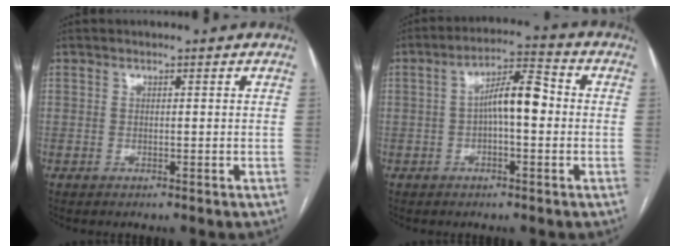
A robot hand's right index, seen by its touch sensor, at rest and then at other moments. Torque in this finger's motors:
{"motor_torque": [1.42, -0.07, 0.64, 0.14]}